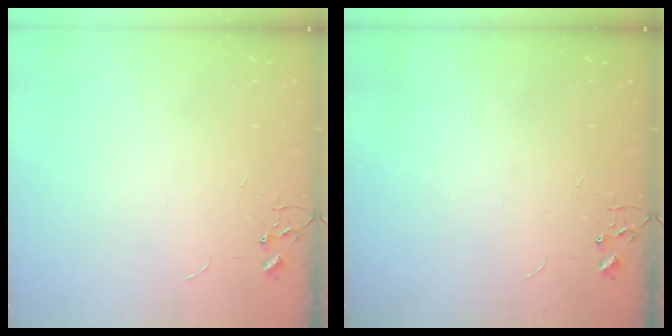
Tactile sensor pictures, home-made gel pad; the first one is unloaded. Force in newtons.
{"total": 0.0}